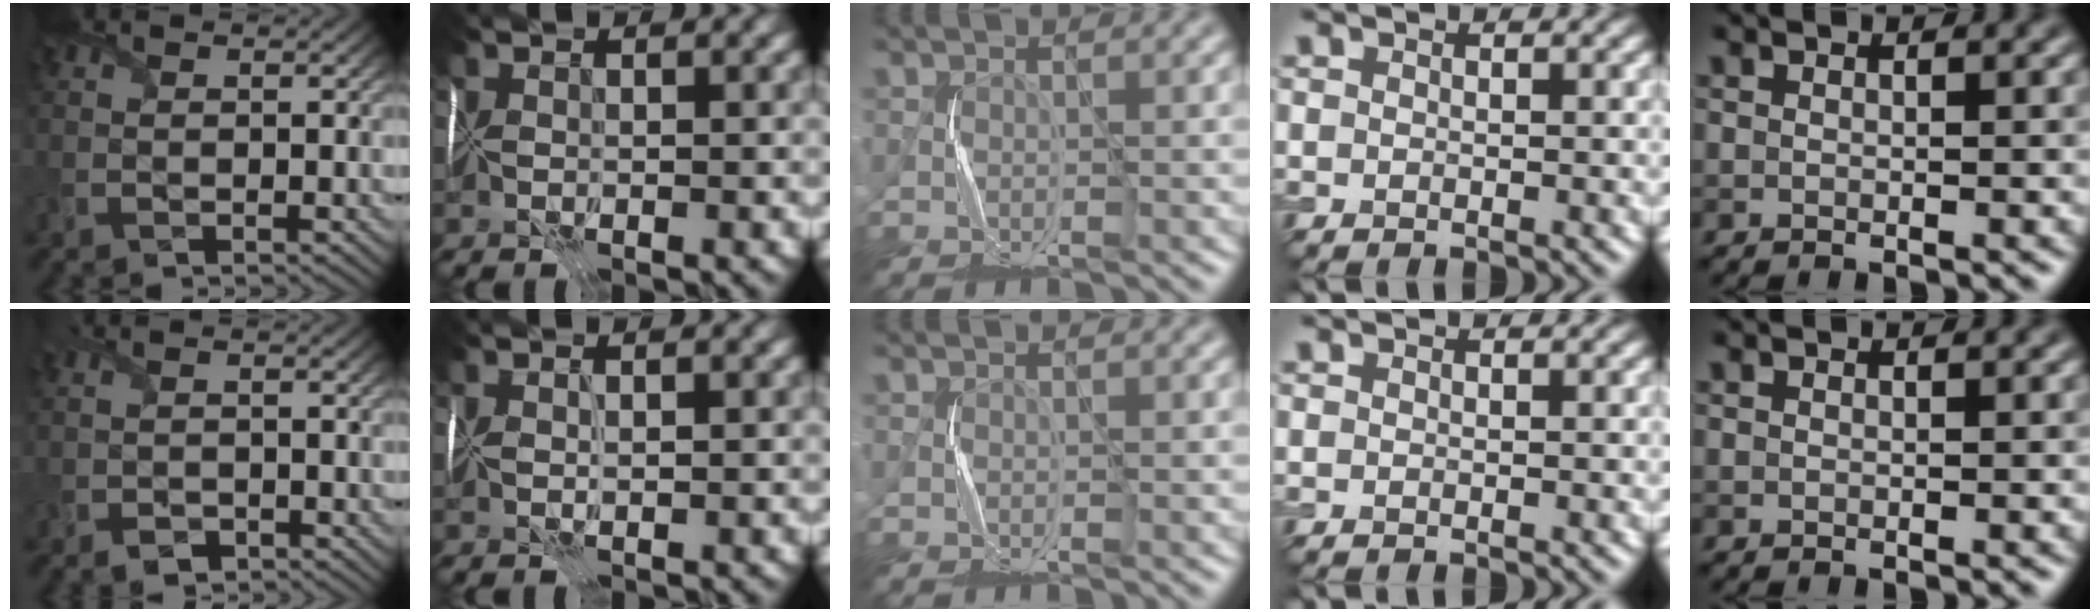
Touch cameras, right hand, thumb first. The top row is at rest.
{"thumb": {"total": 1.4, "force": [-1.1, 0.8, 0.3], "torque": [-0.011, -0.006, -0.023]}, "index": {"total": 0.9, "force": [0.1, -0.8, -0.3], "torque": [0.012, -0.003, 0.003]}}